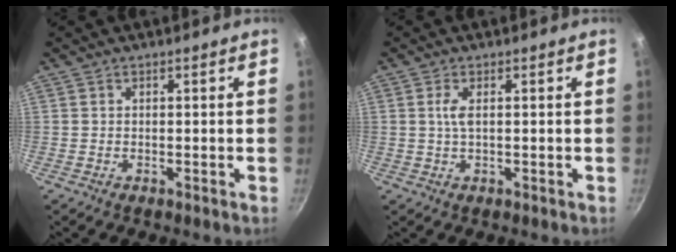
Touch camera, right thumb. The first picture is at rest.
{"total": 2.3, "force": [0.5, 0.7, 2.1], "torque": [-0.050, 0.002, 0.011]}